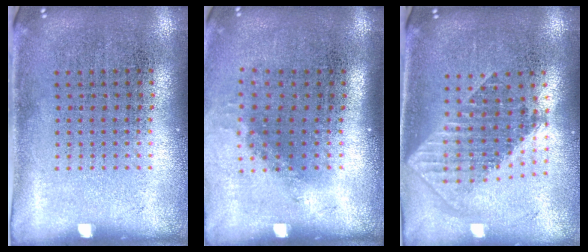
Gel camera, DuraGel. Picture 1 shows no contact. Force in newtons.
{"total": 1.2, "press": 0.9, "slide": 0.9}
{"total": 1.8, "press": 1.5, "slide": 1.1}